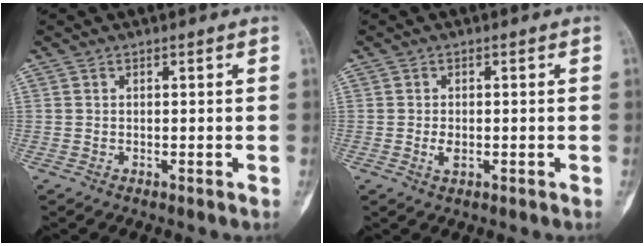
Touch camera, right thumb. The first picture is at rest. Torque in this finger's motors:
{"motor_torque": [-0.11, 0.35, 0.07, 0.22, 0.05]}